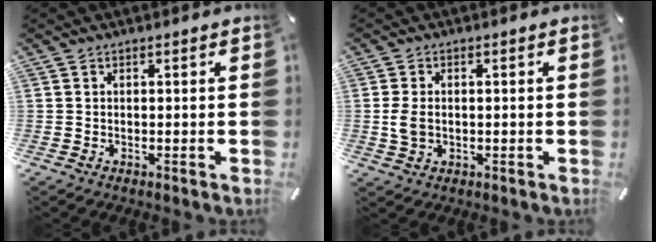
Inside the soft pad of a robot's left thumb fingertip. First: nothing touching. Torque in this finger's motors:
{"motor_torque": [0.39, 0.75, 0.04, 0.00, 0.14]}